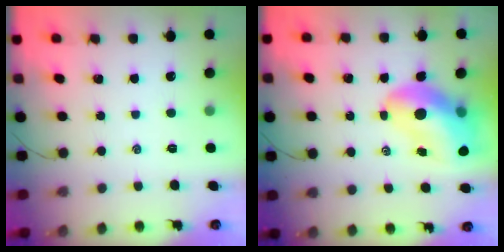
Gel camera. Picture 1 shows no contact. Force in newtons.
{"total": 14.9, "press": 14.3, "slide": 4.0}